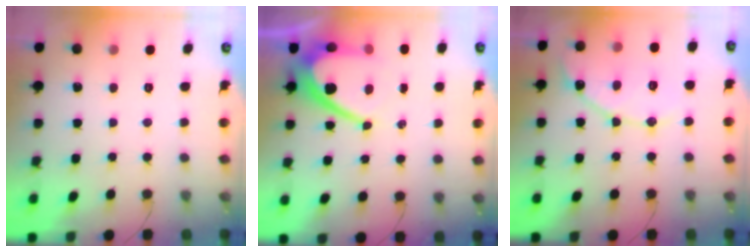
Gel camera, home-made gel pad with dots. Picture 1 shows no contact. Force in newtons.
{"total": 12.2, "press": 12.2, "slide": 1.1}
{"total": 11.0, "press": 10.9, "slide": 0.9}